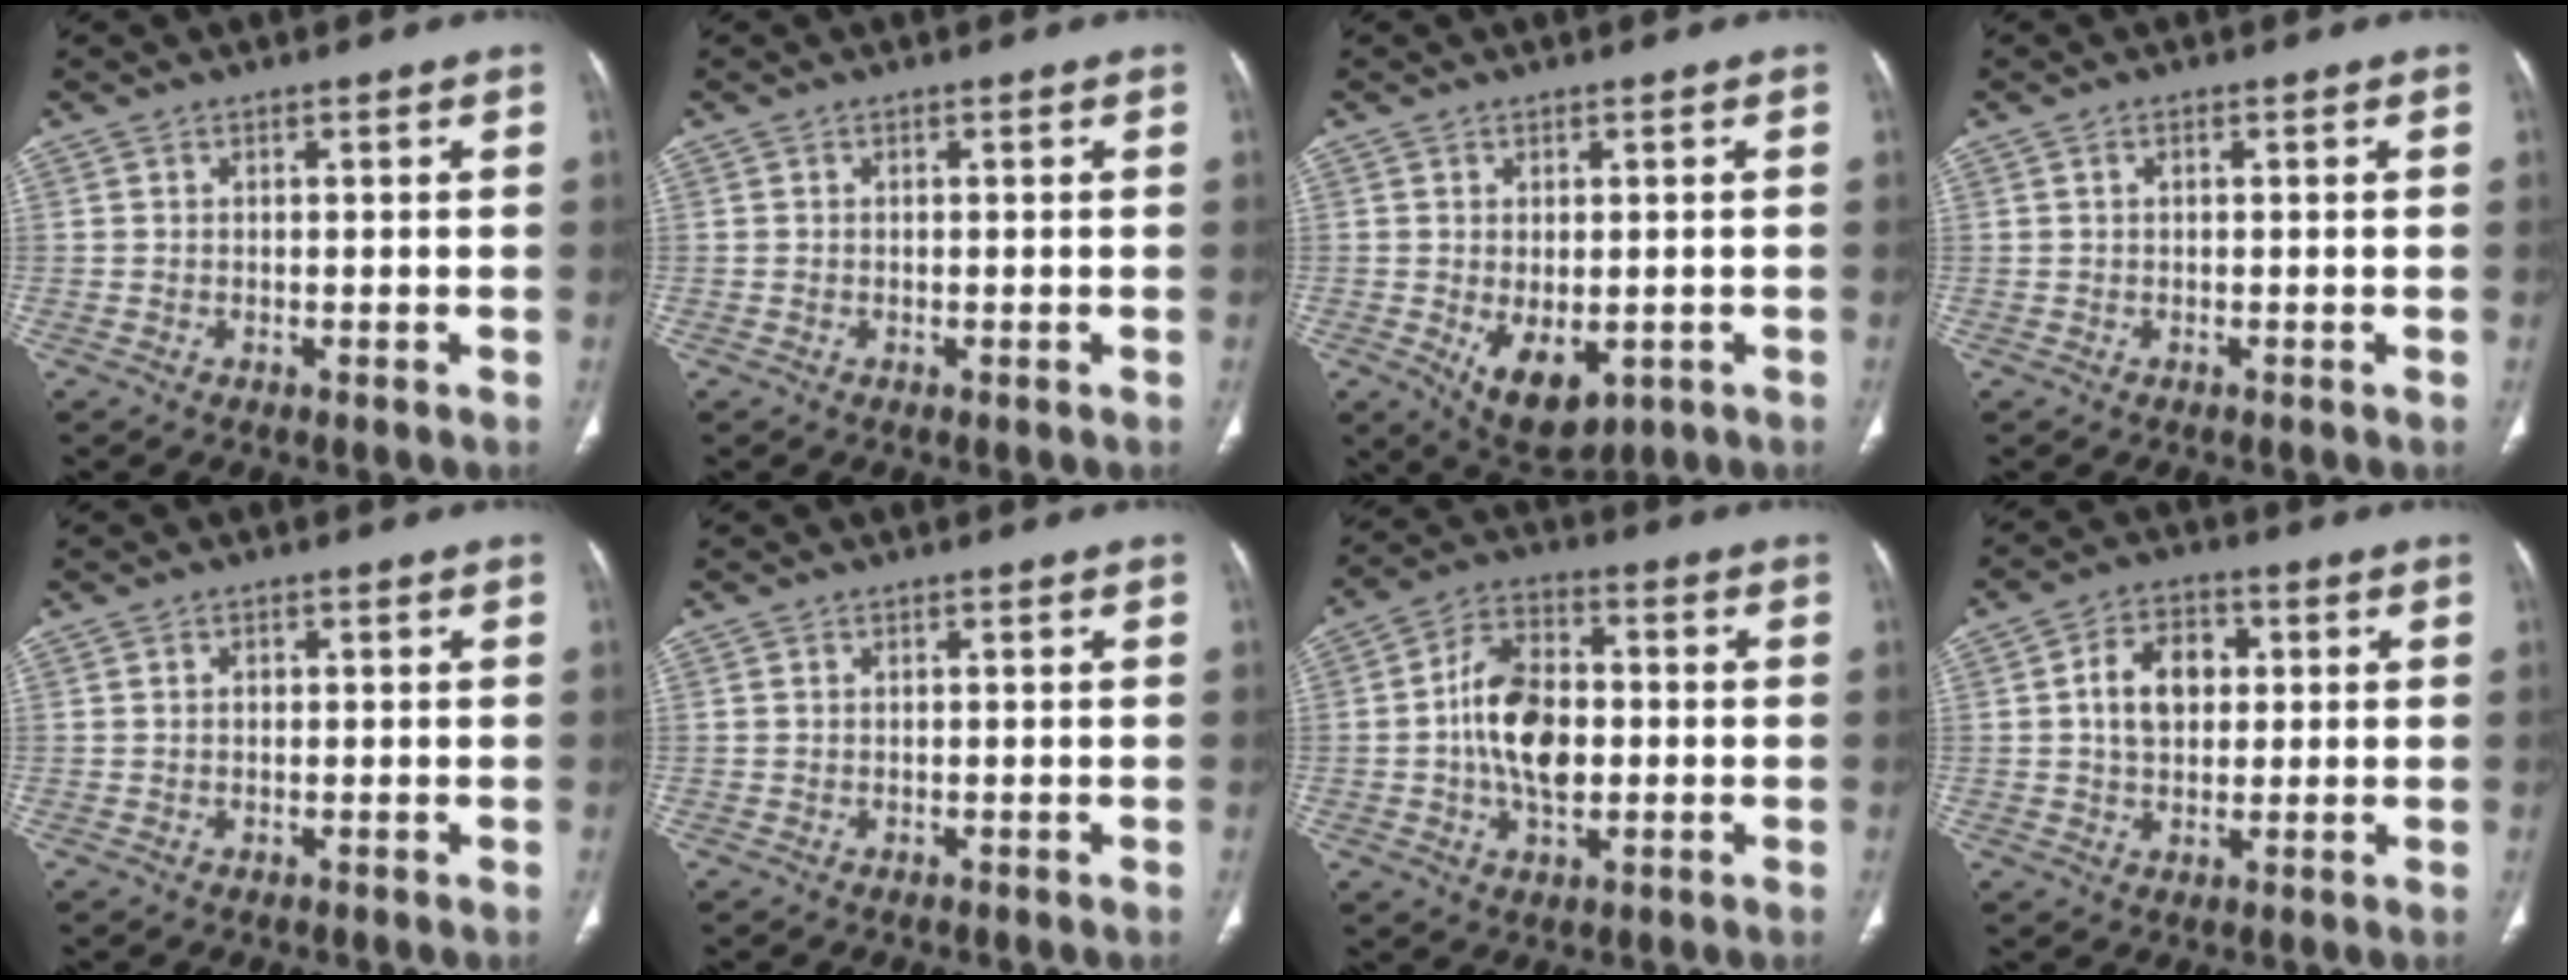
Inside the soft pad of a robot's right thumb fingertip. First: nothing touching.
{"total": 0.0}
{"total": 8.2, "force": [-2.1, 4.7, 6.4], "torque": [-0.085, -0.011, -0.014]}
{"total": 0.6, "force": [0.2, 0.3, 0.6], "torque": [-0.009, 0.000, 0.000]}
{"total": 0.8, "force": [0.2, 0.7, 0.5], "torque": [-0.008, 0.002, 0.003]}
{"total": 0.0}
{"total": 12.5, "force": [-0.7, 7.9, 9.7], "torque": [-0.152, 0.017, -0.017]}
{"total": 8.8, "force": [1.4, 6.3, 6.0], "torque": [-0.078, 0.009, 0.021]}